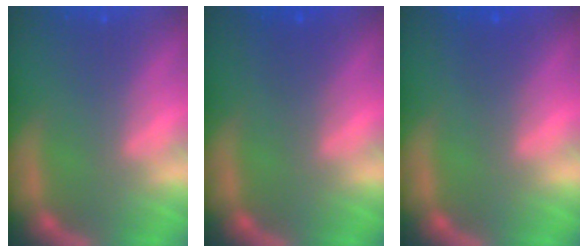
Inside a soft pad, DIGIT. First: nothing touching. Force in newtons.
{"total": 1.5}
{"total": 1.5}